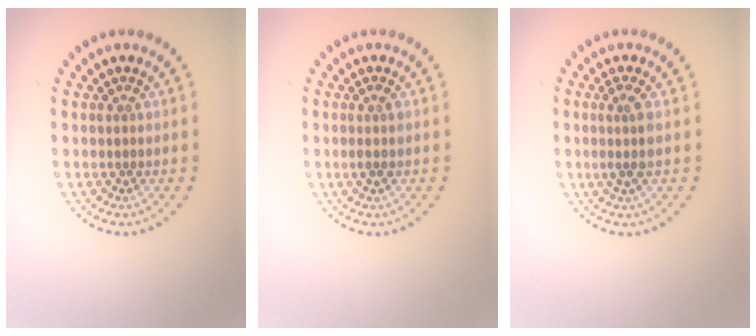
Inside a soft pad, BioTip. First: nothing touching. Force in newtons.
{"total": 0.9, "press": 0.8, "slide": 0.4}
{"total": 1.9, "press": 1.6, "slide": 1.0}